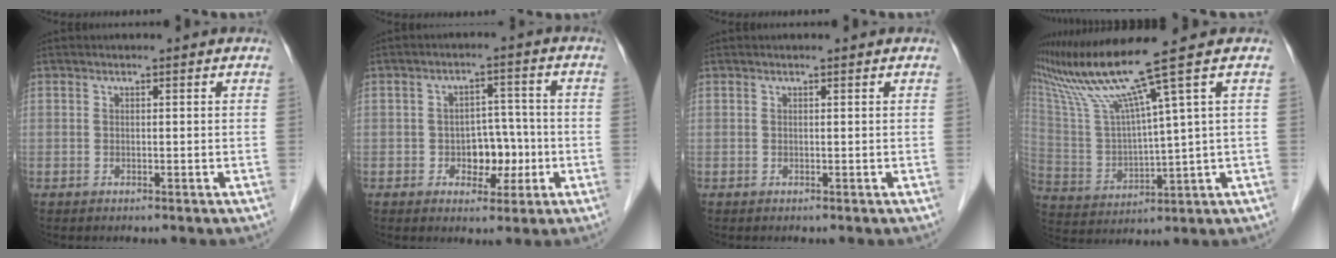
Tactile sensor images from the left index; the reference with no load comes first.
{"total": 5.4, "force": [-1.5, 3.6, 3.8], "torque": [-0.055, 0.015, -0.018]}
{"total": 0.7, "force": [0.6, 0.1, 0.2], "torque": [-0.007, 0.011, 0.012]}
{"total": 12.8, "force": [8.9, -2.9, 8.7], "torque": [-0.166, 0.000, 0.174]}